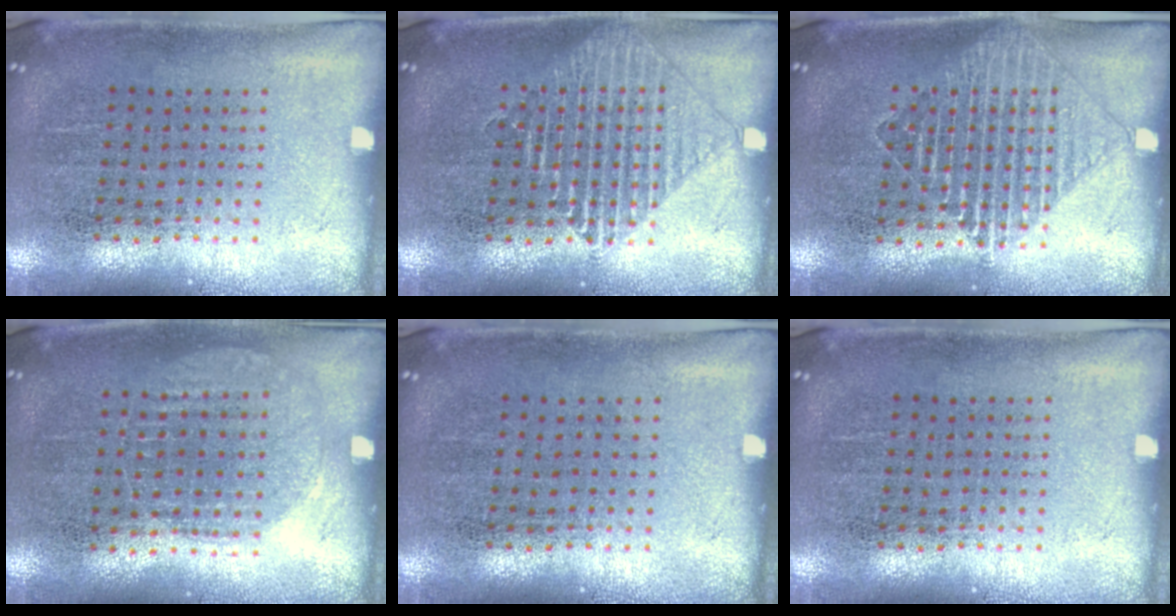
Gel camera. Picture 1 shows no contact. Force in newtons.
{"total": 2.2, "press": 2.1, "slide": 0.4}
{"total": 1.5, "press": 1.4, "slide": 0.6}
{"total": 1.0, "press": 0.9, "slide": 0.3}
{"total": 0.0}
{"total": 0.0}